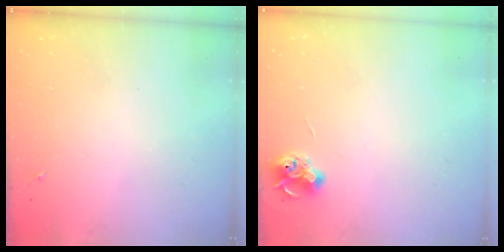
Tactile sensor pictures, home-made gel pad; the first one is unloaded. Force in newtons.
{"total": 6.5, "press": 6.5, "slide": 0.8}